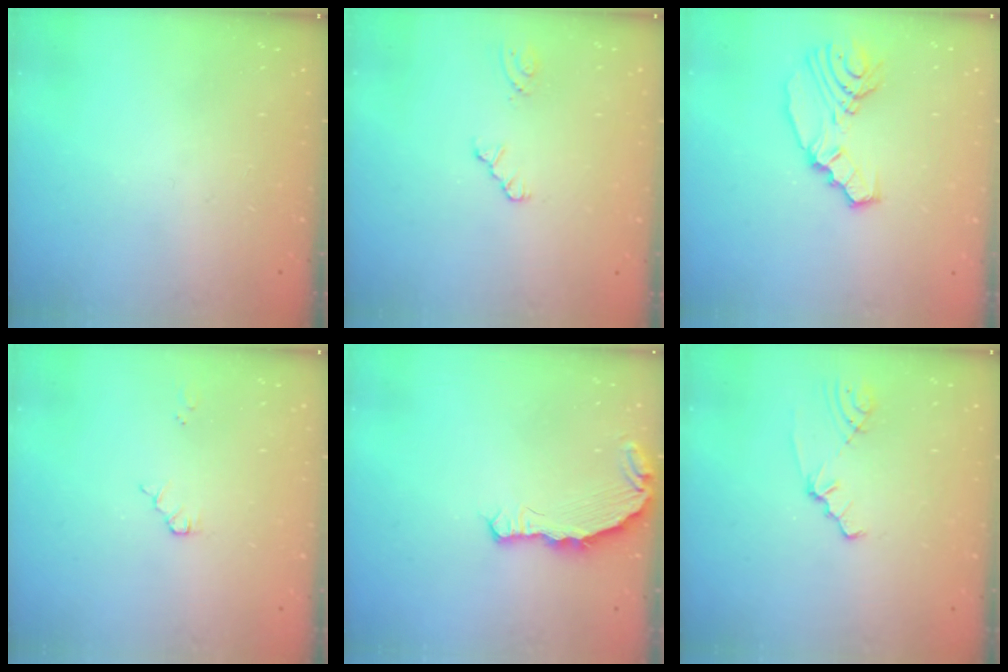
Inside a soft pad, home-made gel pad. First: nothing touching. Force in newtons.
{"total": 1.9, "press": 1.9, "slide": 0.3}
{"total": 10.6, "press": 10.0, "slide": 3.5}
{"total": 3.9, "press": 3.9, "slide": 0.5}
{"total": 7.3, "press": 5.6, "slide": 4.7}
{"total": 1.8, "press": 1.8, "slide": 0.2}